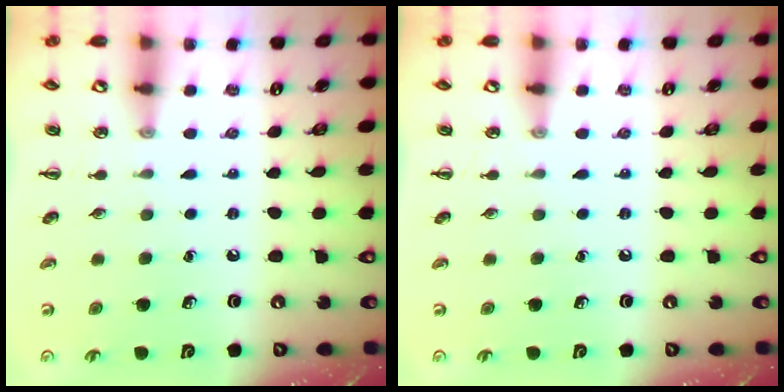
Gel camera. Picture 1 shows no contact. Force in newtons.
{"total": 0.0}